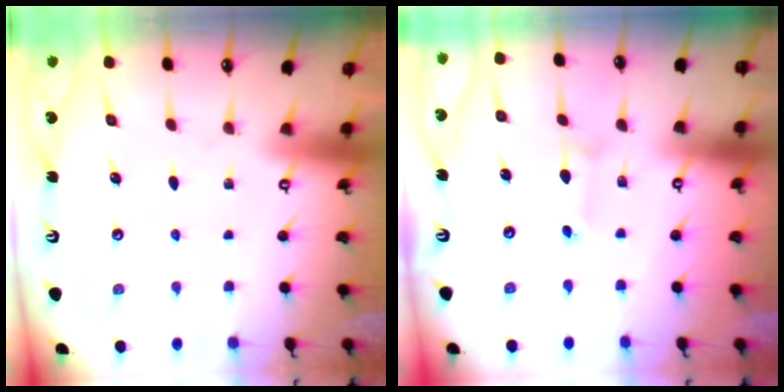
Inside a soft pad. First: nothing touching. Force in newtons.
{"total": 2.2, "press": 2.2, "slide": 0.1}